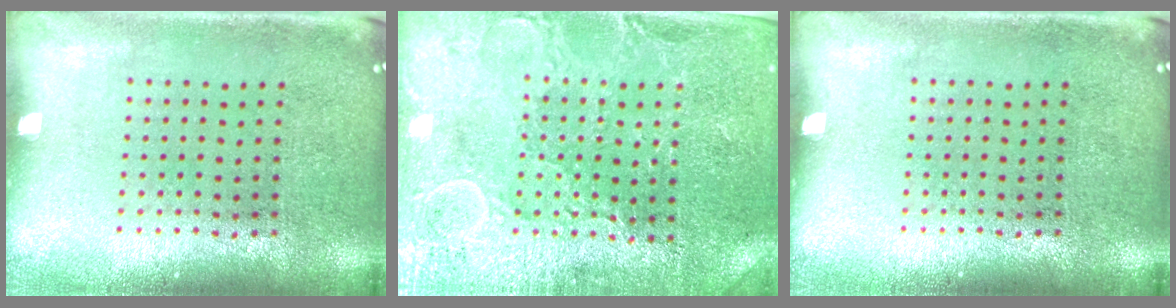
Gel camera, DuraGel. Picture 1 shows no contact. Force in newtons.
{"total": 3.2, "press": 3.2, "slide": 0.5}
{"total": 0.0}